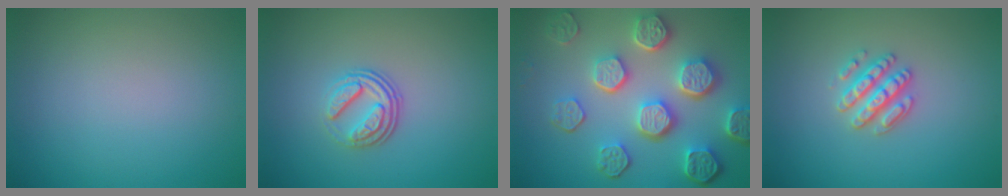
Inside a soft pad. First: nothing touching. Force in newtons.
{"total": 3.4, "press": 2.5, "slide": 2.3}
{"total": 8.1, "press": 6.1, "slide": 5.3}
{"total": 2.8, "press": 2.7, "slide": 0.8}